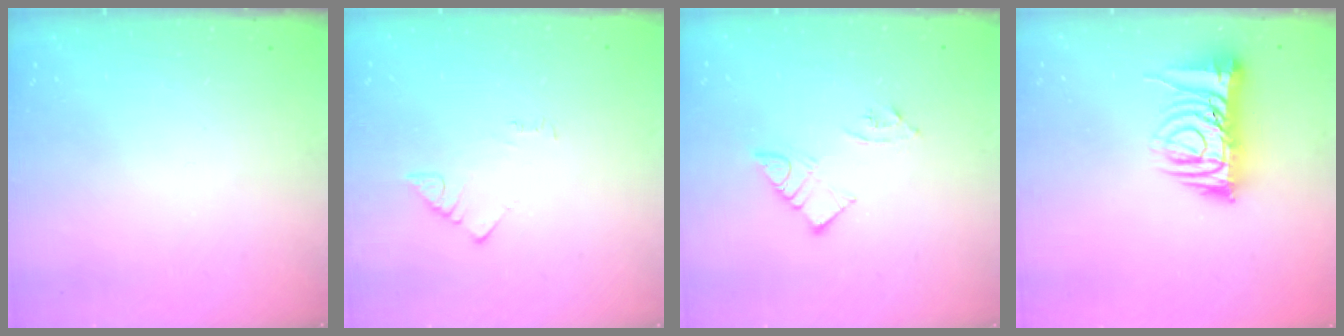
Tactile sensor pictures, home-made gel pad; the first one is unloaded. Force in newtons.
{"total": 2.5, "press": 2.5, "slide": 0.4}
{"total": 7.1, "press": 7.1, "slide": 0.6}
{"total": 9.9, "press": 9.8, "slide": 1.4}